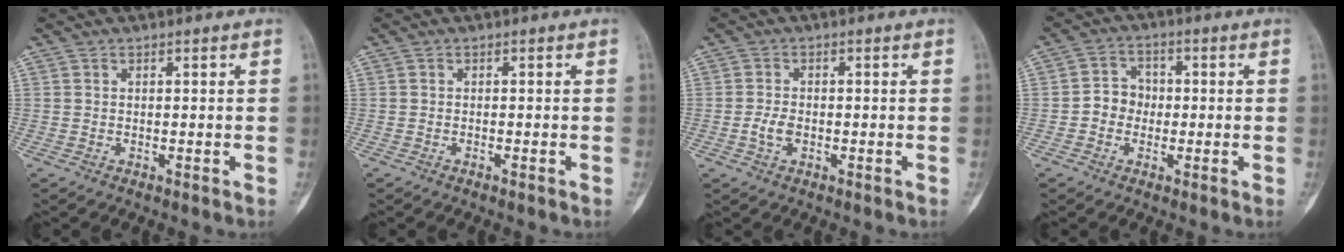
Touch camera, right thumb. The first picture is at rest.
{"total": 0.0}
{"total": 2.8, "force": [-0.8, 1.7, 2.1], "torque": [-0.041, 0.006, -0.016]}
{"total": 4.9, "force": [-0.8, 4.3, 2.1], "torque": [-0.009, 0.018, -0.025]}